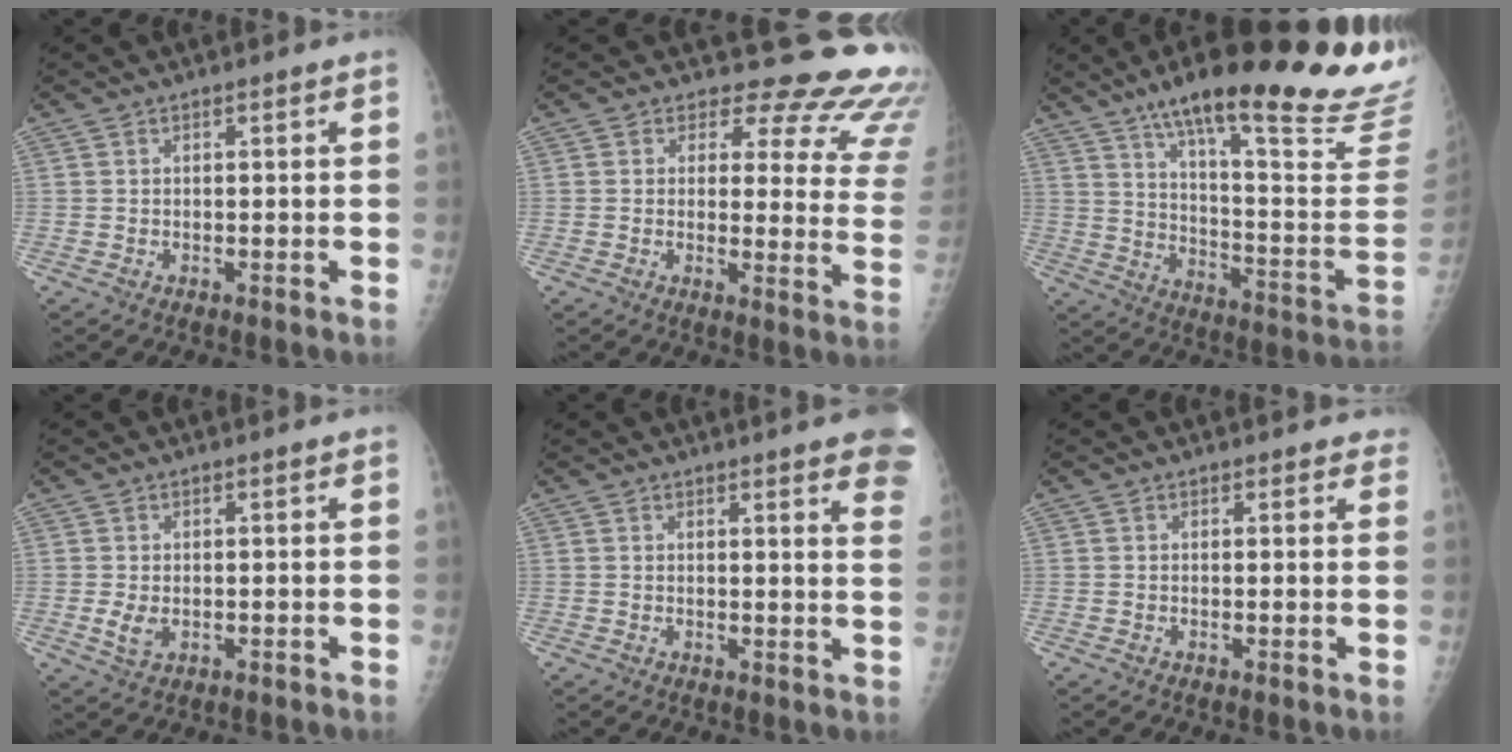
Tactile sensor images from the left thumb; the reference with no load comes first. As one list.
[{"total": 17.7, "force": [14.9, 7.7, 5.9], "torque": [-0.020, -0.114, 0.137]}, {"total": 33.0, "force": [23.5, 5.1, 22.6], "torque": [-0.252, -0.109, 0.325]}, {"total": 2.8, "force": [0.1, 1.7, 2.2], "torque": [-0.045, -0.008, 0.007]}, {"total": 12.3, "force": [9.2, 1.9, 8.0], "torque": [-0.074, -0.032, 0.087]}, {"total": 3.0, "force": [2.8, 1.1, 0.5], "torque": [0.019, -0.008, 0.018]}]